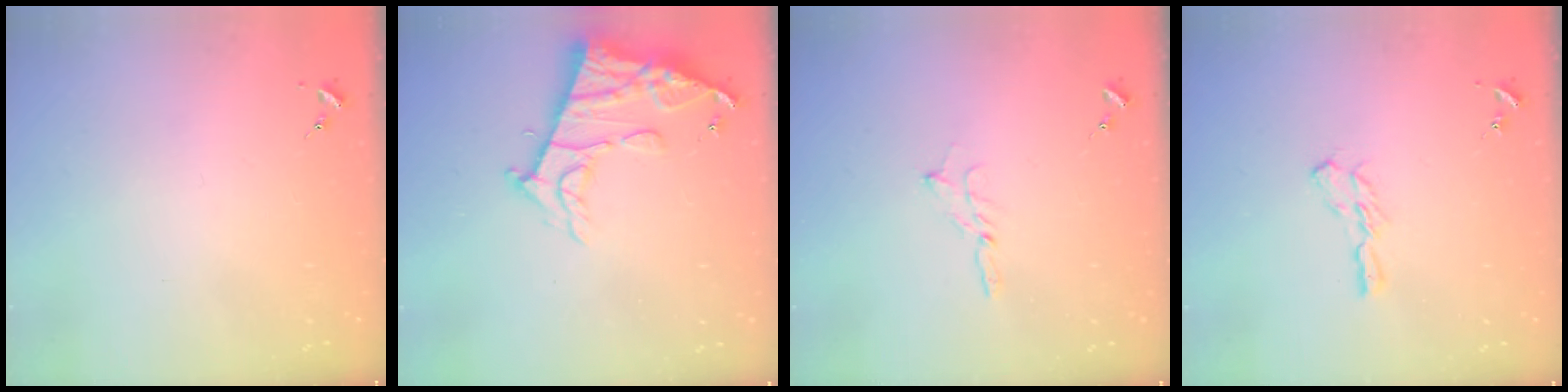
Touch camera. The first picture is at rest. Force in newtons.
{"total": 14.9, "press": 14.8, "slide": 1.4}
{"total": 2.3, "press": 2.3, "slide": 0.2}
{"total": 5.7, "press": 5.7, "slide": 0.4}